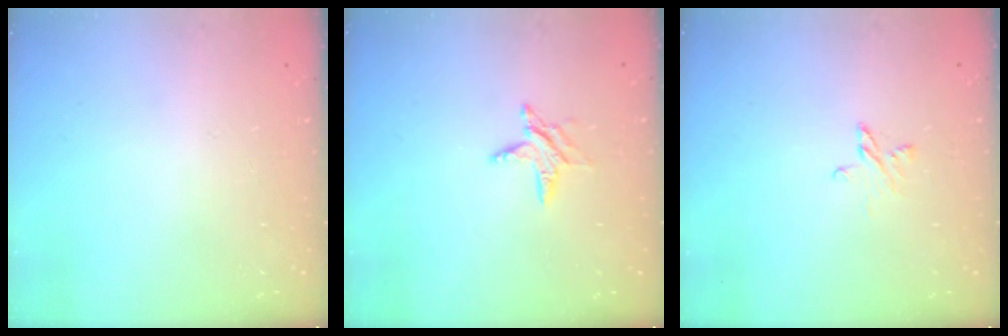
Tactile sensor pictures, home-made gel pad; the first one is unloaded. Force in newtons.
{"total": 4.3, "press": 4.2, "slide": 0.5}
{"total": 3.8, "press": 3.8, "slide": 0.4}